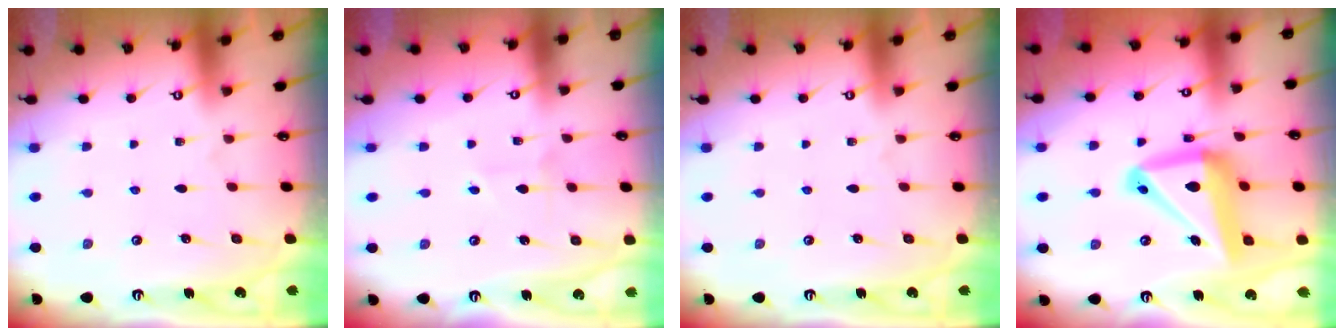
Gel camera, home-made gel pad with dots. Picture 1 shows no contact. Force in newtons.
{"total": 2.3, "press": 2.3, "slide": 0.3}
{"total": 0.0}
{"total": 17.7, "press": 17.5, "slide": 2.4}